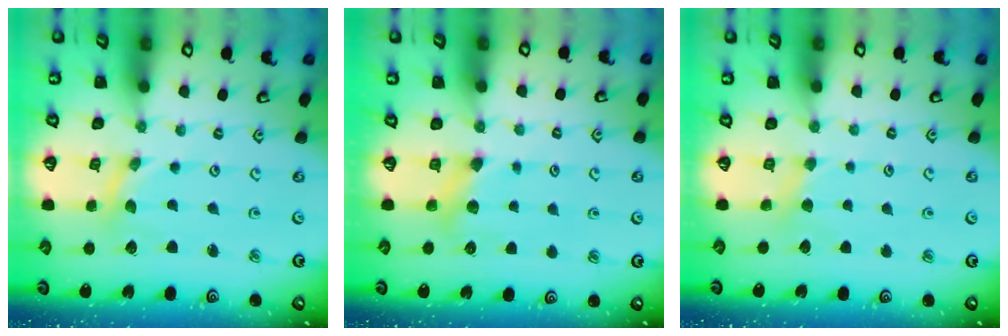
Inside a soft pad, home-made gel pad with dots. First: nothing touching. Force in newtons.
{"total": 4.9, "press": 4.8, "slide": 0.5}
{"total": 3.4, "press": 3.4, "slide": 0.5}